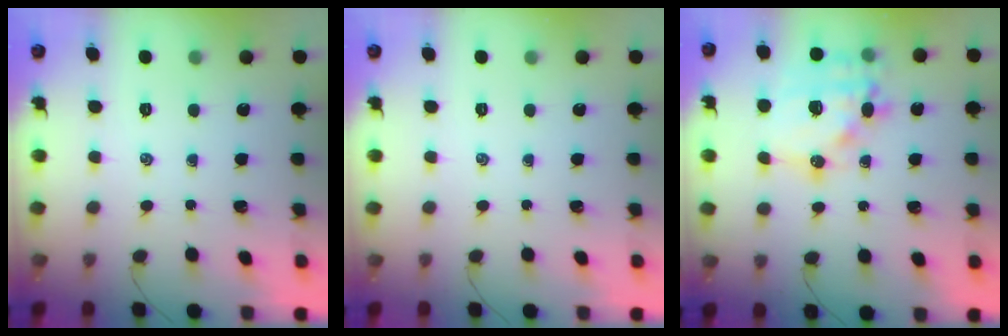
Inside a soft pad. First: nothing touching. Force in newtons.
{"total": 0.0}
{"total": 17.4, "press": 17.1, "slide": 3.2}